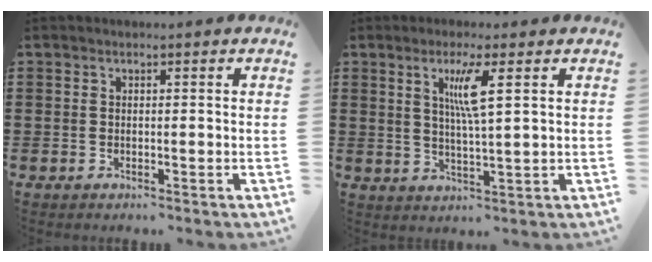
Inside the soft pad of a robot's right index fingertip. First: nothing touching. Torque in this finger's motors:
{"motor_torque": [0.43, -0.25, 0.46, 0.12]}